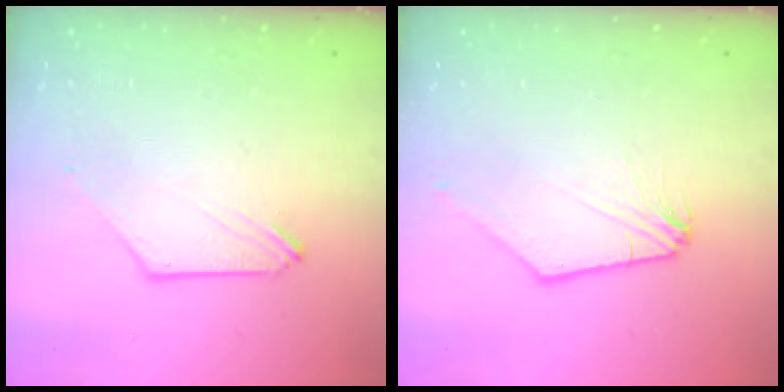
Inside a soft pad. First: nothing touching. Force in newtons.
{"total": 0.6, "press": 0.5, "slide": 0.1}